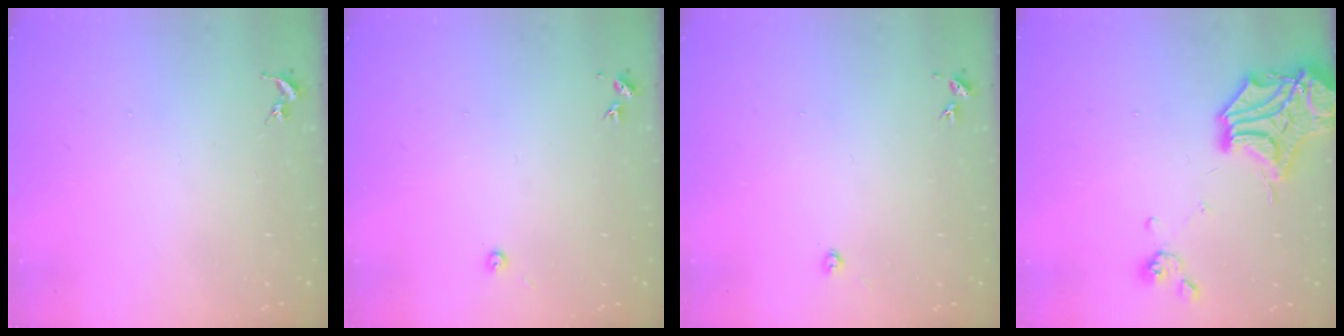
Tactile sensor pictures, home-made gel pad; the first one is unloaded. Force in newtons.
{"total": 3.5, "press": 3.5, "slide": 0.3}
{"total": 2.2, "press": 2.2, "slide": 0.3}
{"total": 19.9, "press": 19.8, "slide": 2.6}